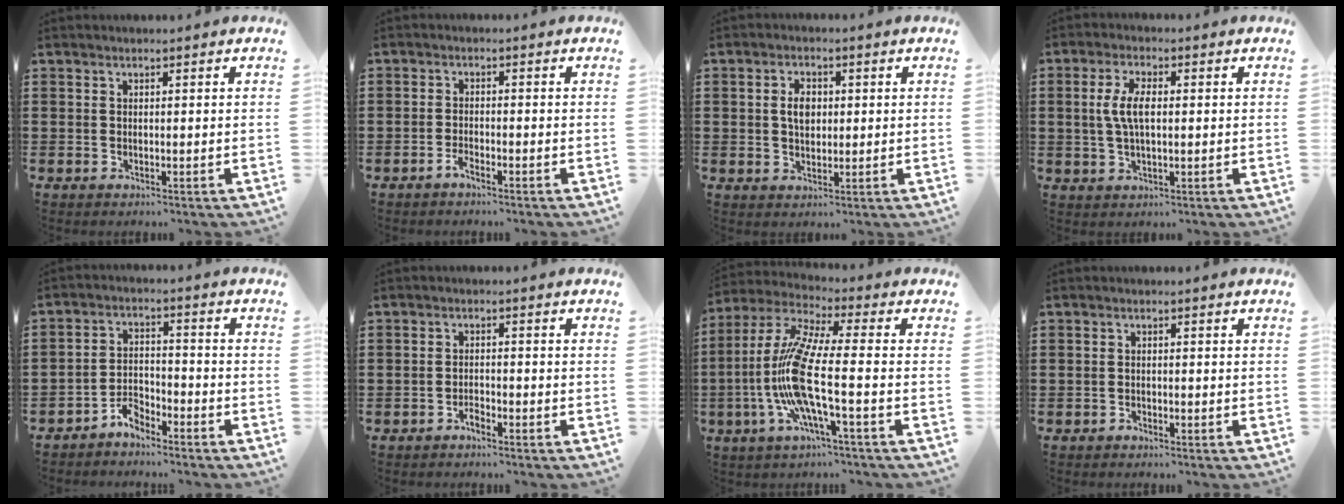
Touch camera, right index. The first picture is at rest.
{"total": 1.7, "force": [-1.5, 0.2, 0.7], "torque": [-0.024, -0.003, -0.031]}
{"total": 3.7, "force": [0.4, 2.3, 2.8], "torque": [-0.052, 0.008, 0.004]}
{"total": 5.5, "force": [0.4, 2.3, 5.0], "torque": [-0.120, 0.002, -0.003]}
{"total": 3.9, "force": [-3.6, 1.3, 0.8], "torque": [-0.020, 0.012, -0.072]}
{"total": 1.7, "force": [-1.5, 0.5, 0.6], "torque": [-0.017, 0.002, -0.030]}
{"total": 11.9, "force": [-3.5, 1.6, 11.3], "torque": [-0.263, -0.024, -0.079]}
{"total": 0.8, "force": [-0.7, 0.3, 0.0], "torque": [-0.001, 0.003, -0.017]}